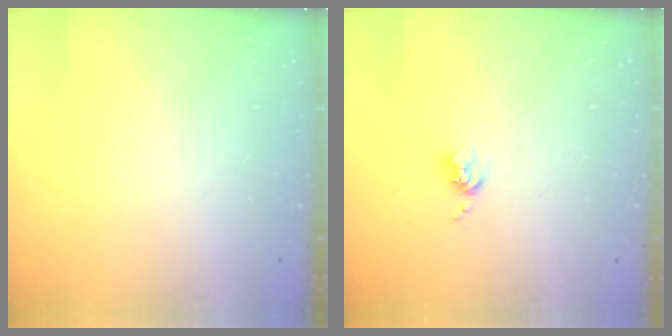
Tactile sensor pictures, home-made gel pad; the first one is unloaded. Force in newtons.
{"total": 4.6, "press": 4.5, "slide": 0.6}